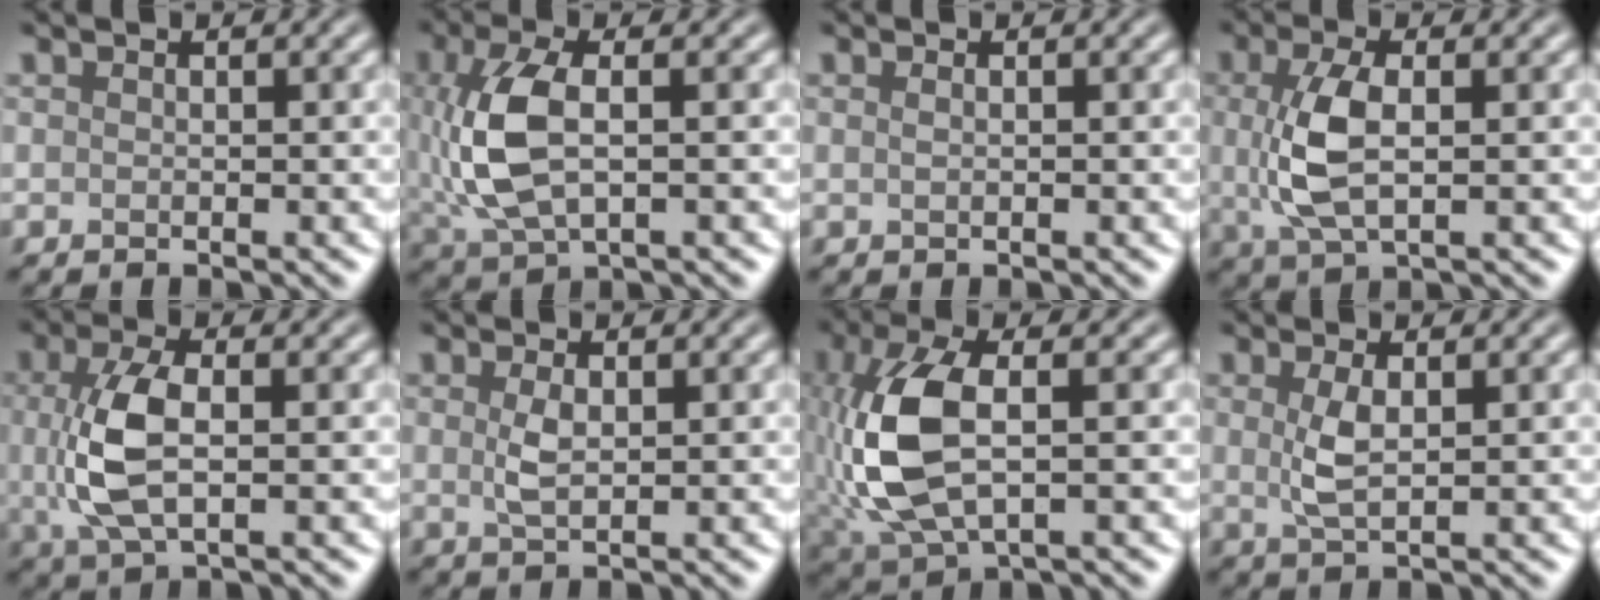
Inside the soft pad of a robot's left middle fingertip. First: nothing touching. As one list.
[{"total": 6.6, "force": [0.2, 3.3, 5.7], "torque": [-0.141, 0.002, 0.005]}, {"total": 0.6, "force": [0.2, 0.3, 0.5], "torque": [-0.011, 0.000, 0.002]}, {"total": 5.1, "force": [0.3, 2.3, 4.5], "torque": [-0.106, 0.002, 0.007]}, {"total": 5.6, "force": [0.2, 2.6, 5.0], "torque": [-0.118, 0.001, 0.004]}, {"total": 2.0, "force": [0.3, 0.9, 1.8], "torque": [-0.043, -0.001, 0.008]}, {"total": 8.7, "force": [-0.5, 4.4, 7.5], "torque": [-0.177, 0.005, -0.010]}, {"total": 2.6, "force": [0.5, 0.9, 2.4], "torque": [-0.055, -0.001, 0.010]}]